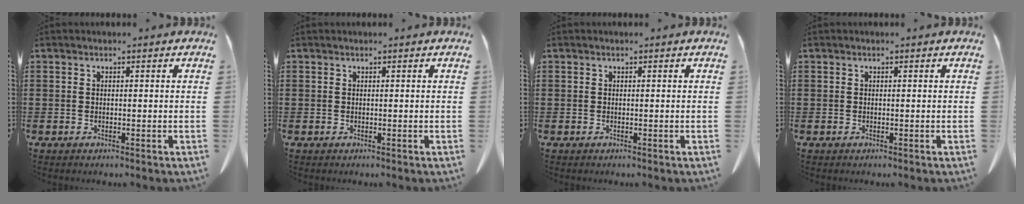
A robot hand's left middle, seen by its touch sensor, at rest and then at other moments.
{"total": 0.0}
{"total": 0.0}
{"total": 0.0}